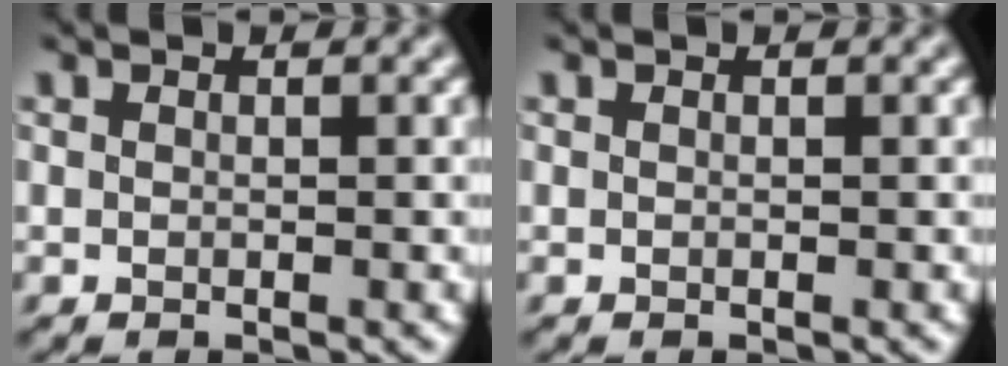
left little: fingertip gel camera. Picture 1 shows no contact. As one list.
[{"total": 0.0}]